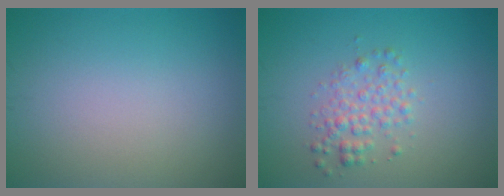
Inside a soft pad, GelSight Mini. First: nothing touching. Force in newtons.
{"total": 2.5, "press": 2.5, "slide": 0.1}